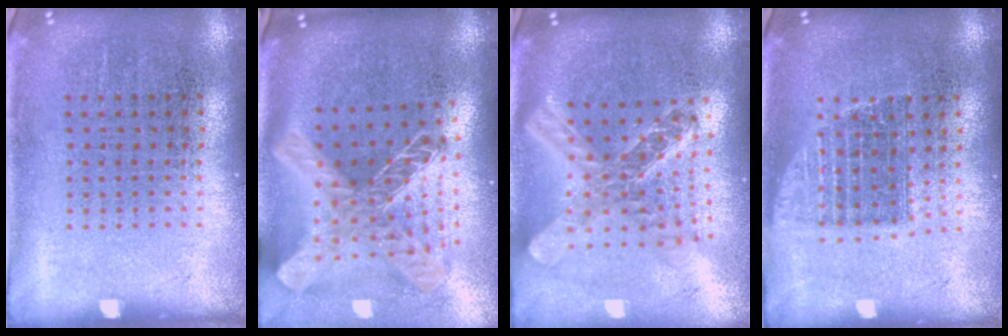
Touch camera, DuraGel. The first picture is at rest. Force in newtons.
{"total": 2.7, "press": 1.9, "slide": 1.9}
{"total": 2.3, "press": 1.8, "slide": 1.5}
{"total": 1.4, "press": 1.2, "slide": 0.7}